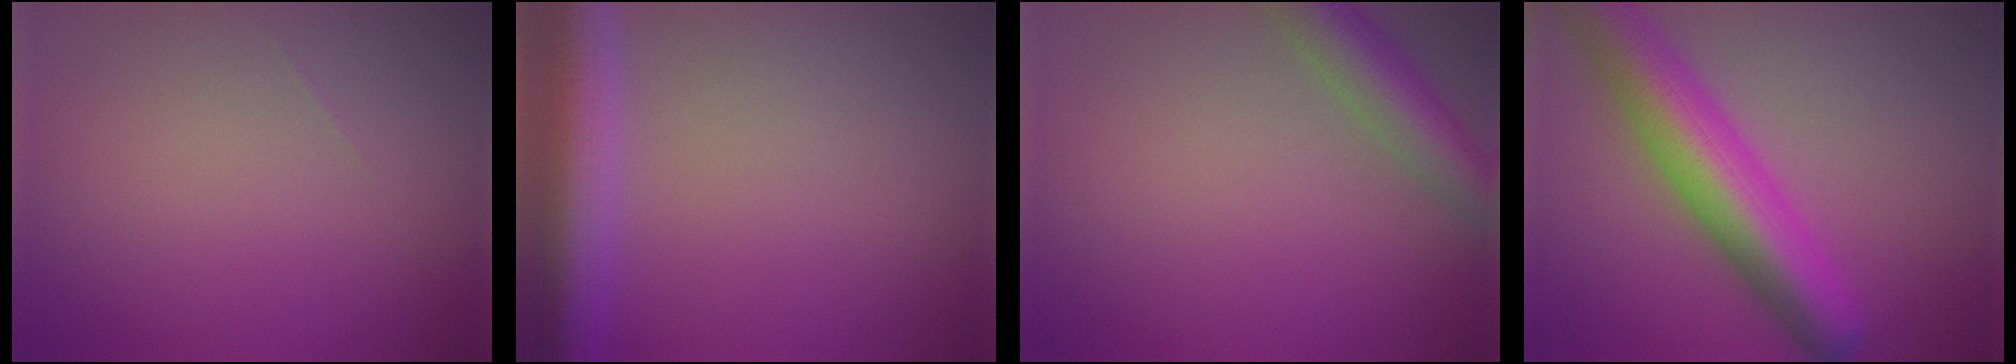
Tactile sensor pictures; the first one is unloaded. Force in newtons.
{"total": 6.9, "press": 6.9, "slide": 0.4}
{"total": 4.9, "press": 4.9, "slide": 0.2}
{"total": 9.3, "press": 9.3, "slide": 0.4}